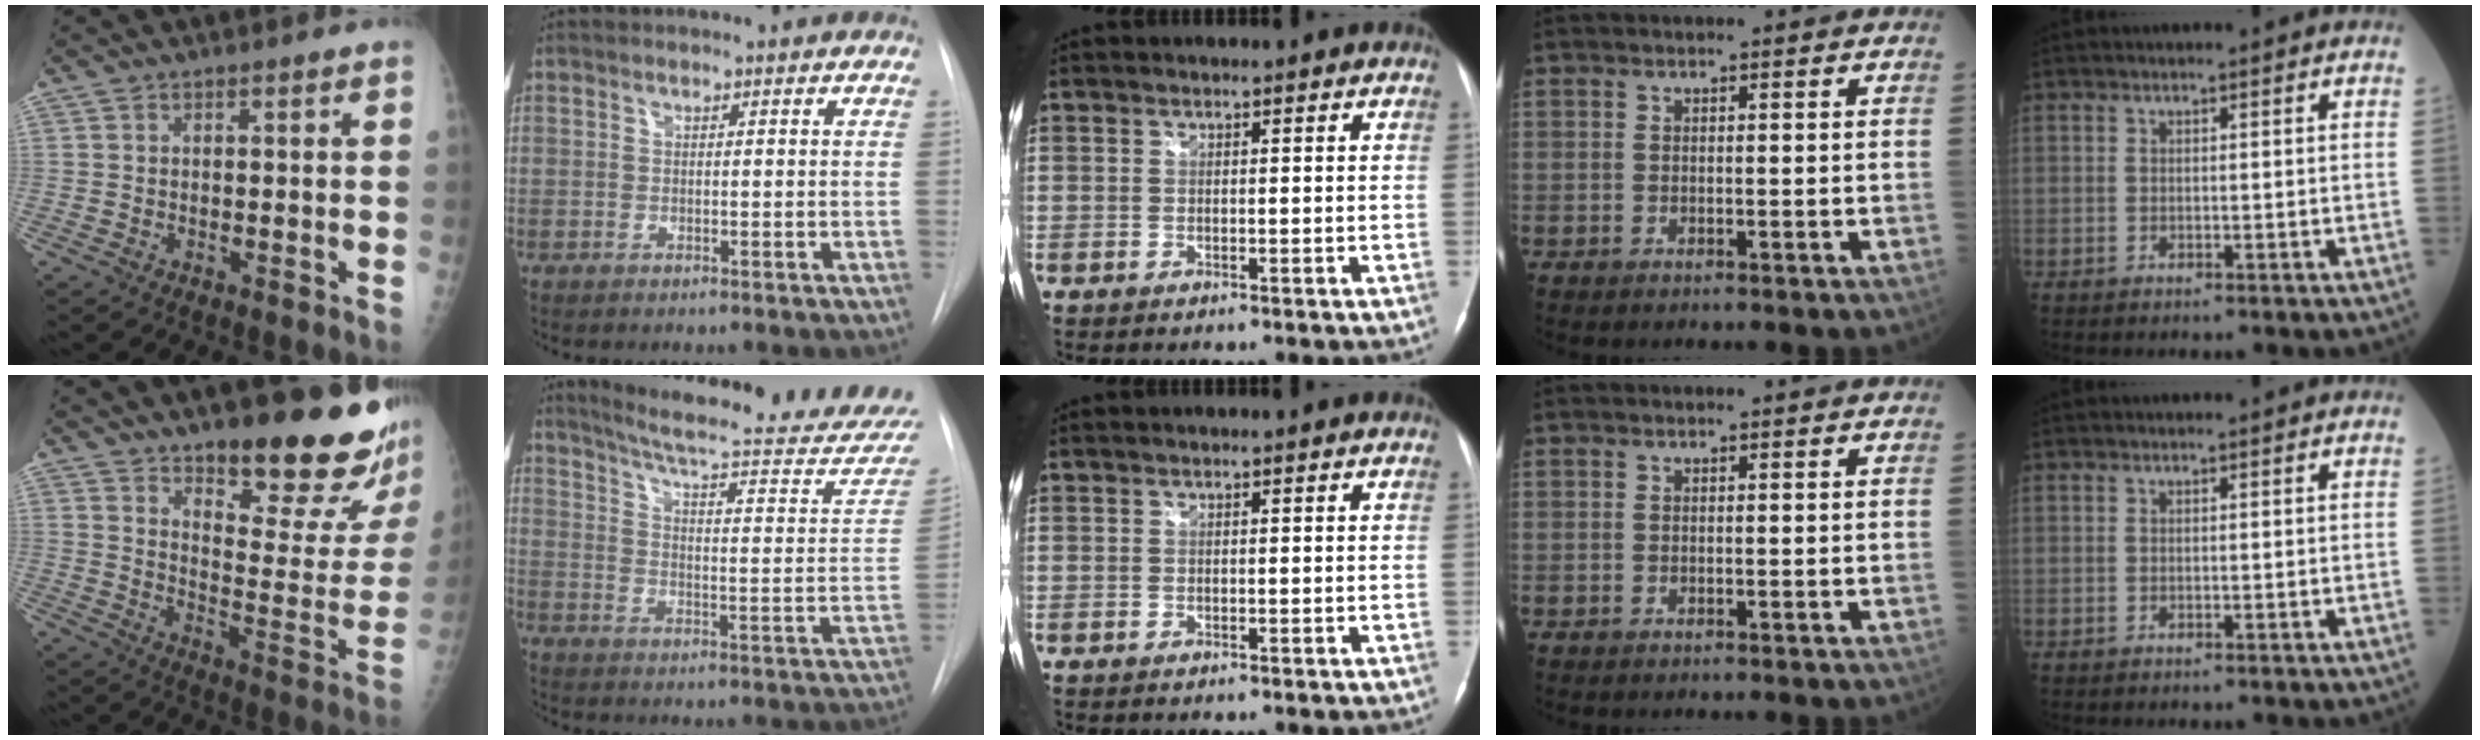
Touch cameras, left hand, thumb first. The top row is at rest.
{"thumb": {"total": 21.4, "force": [15.6, 5.3, 13.6], "torque": [-0.147, -0.119, 0.217]}, "index": {"total": 24.6, "force": [22.3, 2.2, 10.0], "torque": [-0.142, -0.087, 0.279]}}